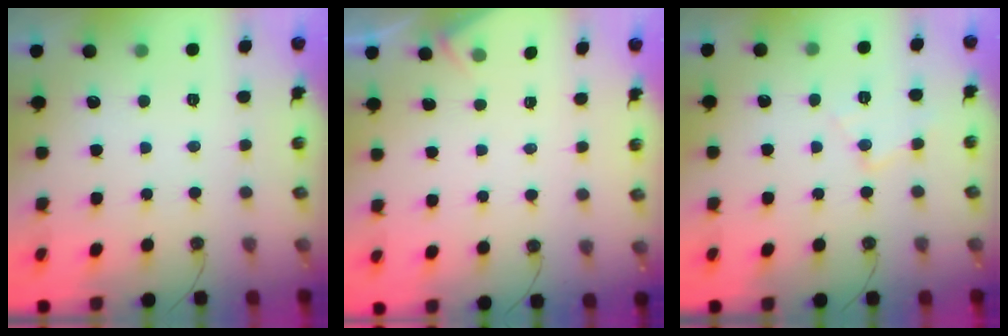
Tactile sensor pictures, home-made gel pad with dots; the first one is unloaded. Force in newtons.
{"total": 2.5, "press": 2.4, "slide": 0.4}
{"total": 7.8, "press": 7.7, "slide": 0.4}